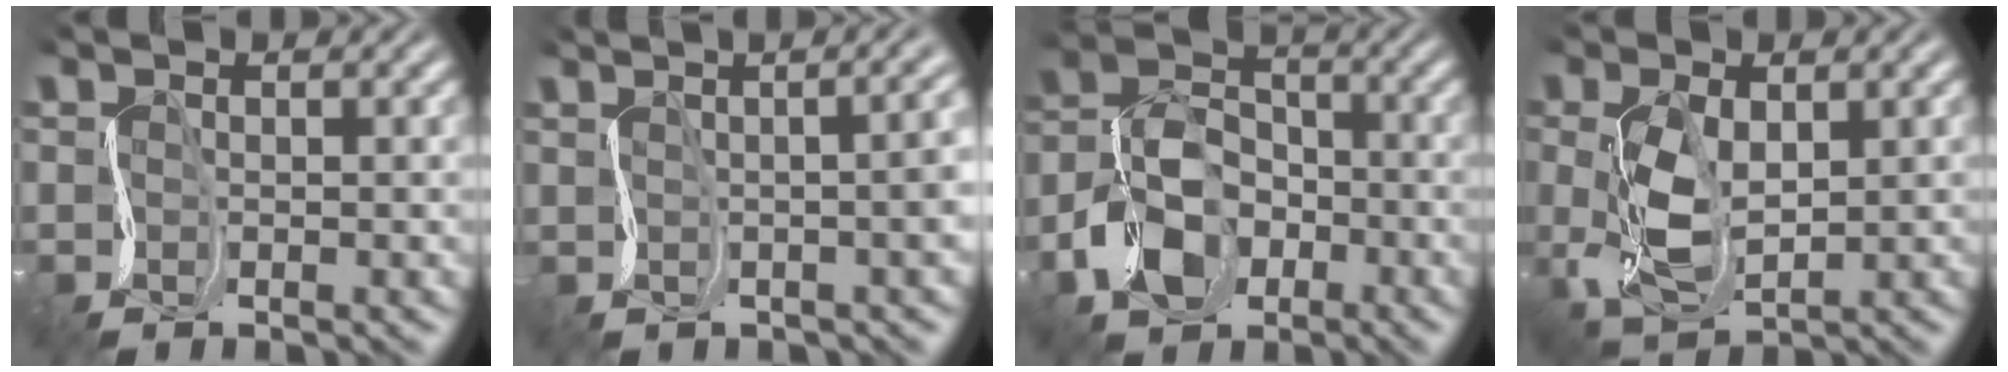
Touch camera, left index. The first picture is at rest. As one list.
[{"total": 8.7, "force": [1.3, 4.3, 7.5], "torque": [-0.032, 0.041, -0.001]}, {"total": 5.2, "force": [-2.6, 3.9, 2.3], "torque": [-0.062, 0.015, -0.062]}, {"total": 3.3, "force": [0.9, 1.8, 2.6], "torque": [-0.086, 0.007, 0.019]}]